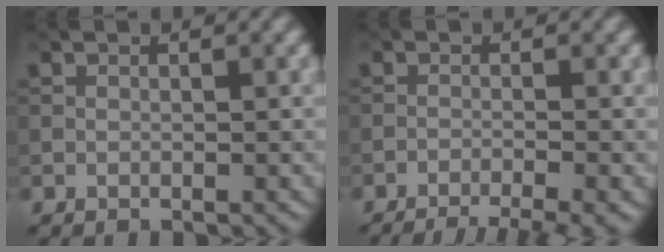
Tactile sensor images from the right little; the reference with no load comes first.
{"total": 6.8, "force": [-5.4, 1.5, 3.9], "torque": [-0.047, -0.013, -0.074]}